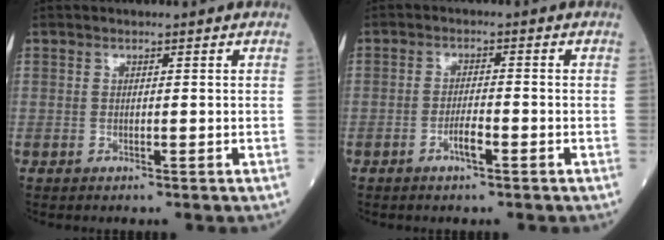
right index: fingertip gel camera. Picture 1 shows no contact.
{"total": 2.6, "force": [-1.4, 0.4, 2.2], "torque": [-0.038, 0.002, -0.027]}